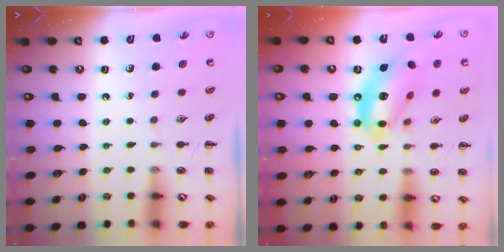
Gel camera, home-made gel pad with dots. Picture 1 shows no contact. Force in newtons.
{"total": 15.7, "press": 15.2, "slide": 3.7}